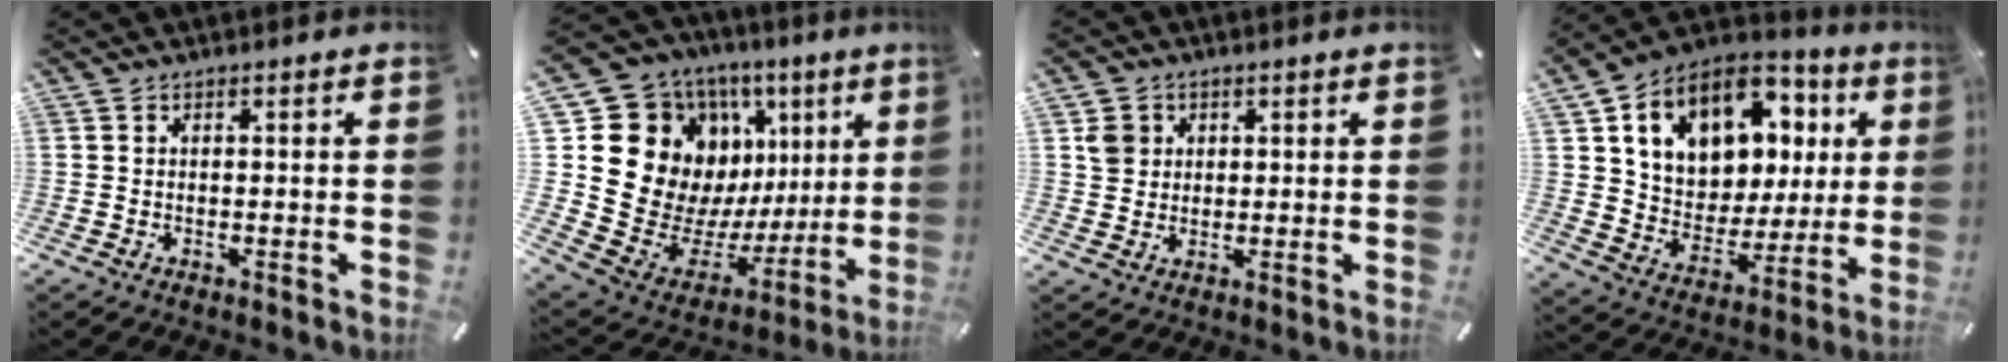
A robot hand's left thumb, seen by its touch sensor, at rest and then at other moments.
{"total": 18.0, "force": [6.4, 15.5, 6.5], "torque": [-0.073, -0.075, 0.154]}
{"total": 4.0, "force": [1.3, 3.8, 0.4], "torque": [0.005, -0.003, 0.021]}
{"total": 16.9, "force": [7.7, 12.2, 8.9], "torque": [-0.155, -0.039, 0.143]}